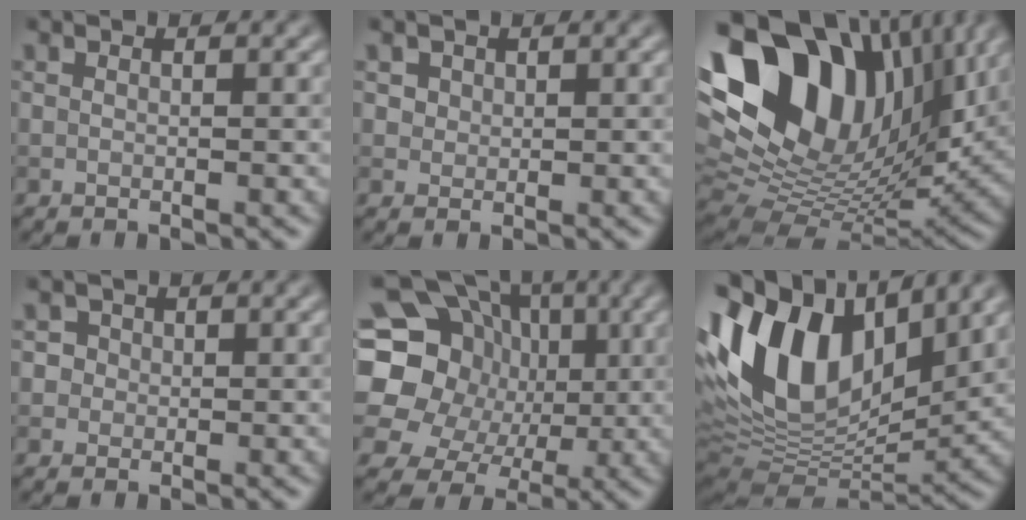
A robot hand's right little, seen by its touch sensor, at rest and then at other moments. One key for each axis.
{"total": 1.7, "fx": 0.9, "fy": 1.3, "fz": 0.5, "tx": -0.012, "ty": -0.002, "tz": 0.023}
{"total": 18.5, "fx": 7.4, "fy": 11.3, "fz": 12.7, "tx": -0.249, "ty": 0.034, "tz": 0.129}
{"total": 2.2, "fx": 0.7, "fy": 2.0, "fz": 0.7, "tx": 0.010, "ty": 0.009, "tz": 0.004}
{"total": 17.7, "fx": 1.2, "fy": 16.2, "fz": 6.8, "tx": -0.165, "ty": 0.032, "tz": -0.020}
{"total": 15.9, "fx": 4.9, "fy": 9.4, "fz": 11.9, "tx": -0.241, "ty": 0.021, "tz": 0.084}